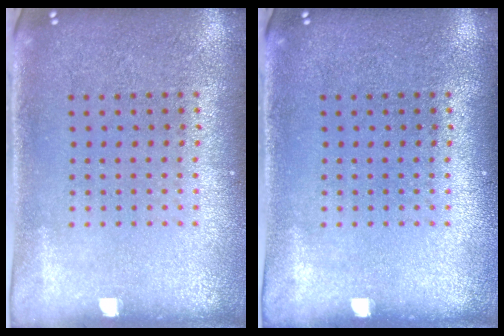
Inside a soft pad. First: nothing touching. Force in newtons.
{"total": 0.0}